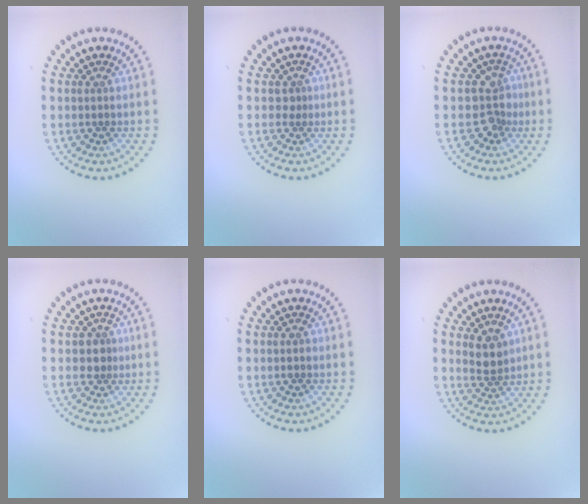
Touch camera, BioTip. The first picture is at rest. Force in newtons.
{"total": 0.6, "press": 0.3, "slide": 0.5}
{"total": 2.3, "press": 2.0, "slide": 1.1}
{"total": 1.6, "press": 1.2, "slide": 1.0}
{"total": 0.9, "press": 0.9, "slide": 0.1}
{"total": 2.1, "press": 1.8, "slide": 1.2}